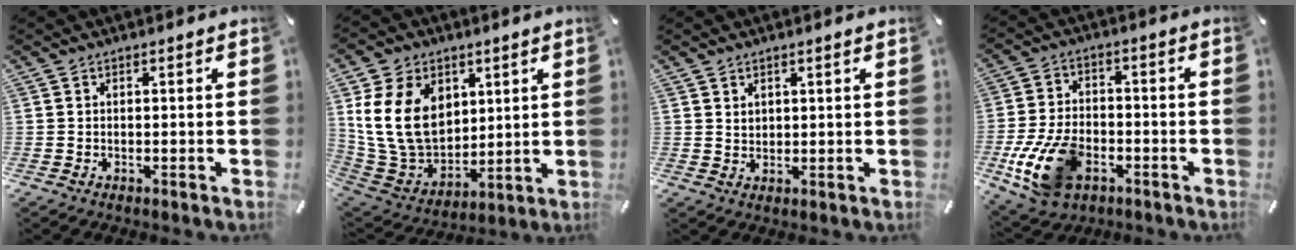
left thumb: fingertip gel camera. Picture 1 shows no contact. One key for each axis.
{"total": 17.6, "fx": 4.8, "fy": 13.6, "fz": 10.1, "tx": -0.223, "ty": -0.020, "tz": 0.091}
{"total": 1.5, "fx": 1.2, "fy": 0.7, "fz": 0.3, "tx": -0.006, "ty": -0.002, "tz": 0.024}
{"total": 14.4, "fx": -5.5, "fy": 9.1, "fz": 9.8, "tx": -0.198, "ty": 0.017, "tz": -0.094}